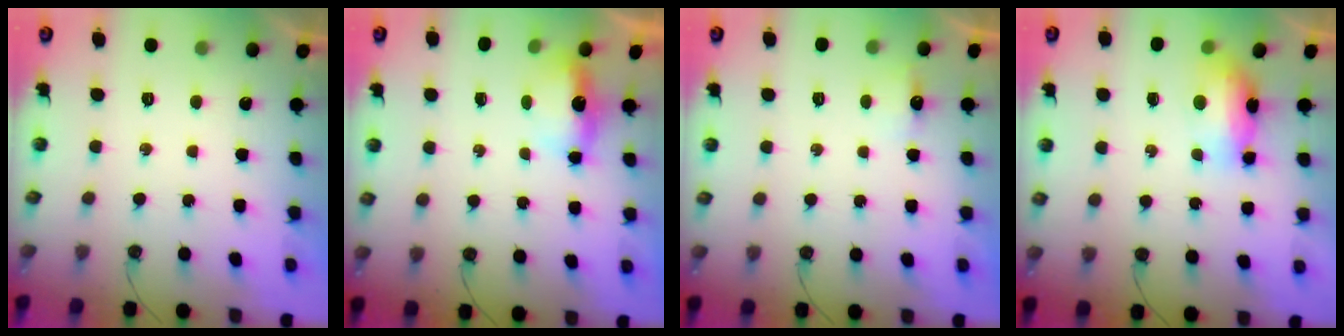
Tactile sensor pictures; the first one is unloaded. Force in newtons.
{"total": 4.6, "press": 4.6, "slide": 0.5}
{"total": 2.8, "press": 2.7, "slide": 0.4}
{"total": 7.5, "press": 7.4, "slide": 1.0}